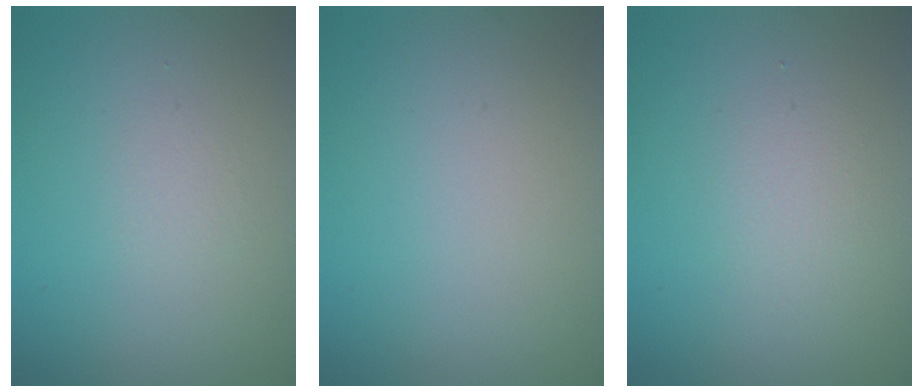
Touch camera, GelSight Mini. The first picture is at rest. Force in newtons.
{"total": 0.0}
{"total": 1.5, "press": 1.5, "slide": 0.0}